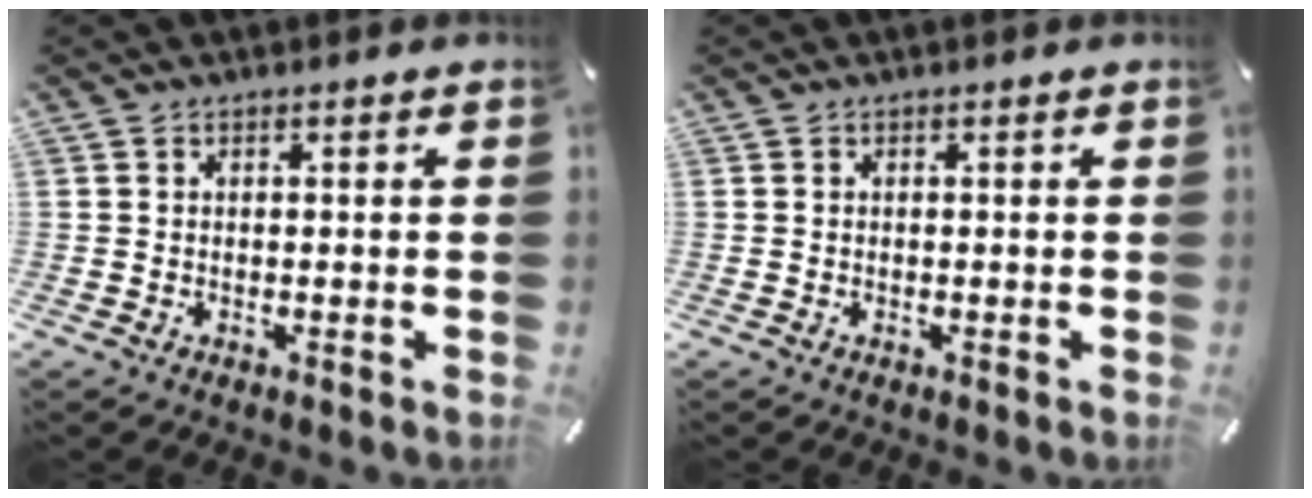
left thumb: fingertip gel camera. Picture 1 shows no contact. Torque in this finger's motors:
{"motor_torque": [0.03, 0.17, 0.02, -0.02, 0.02]}